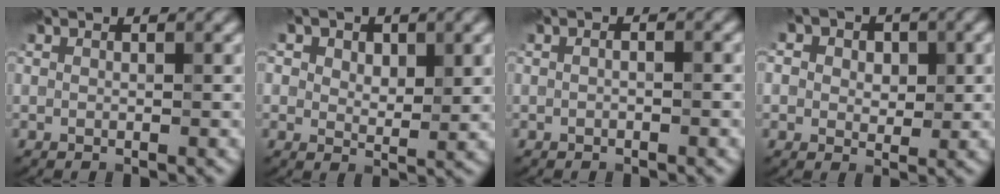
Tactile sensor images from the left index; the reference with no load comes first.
{"total": 5.1, "force": [2.2, 3.1, 3.4], "torque": [-0.047, -0.004, 0.026]}
{"total": 1.0, "force": [-0.1, 0.4, 0.8], "torque": [-0.006, -0.006, -0.007]}
{"total": 6.8, "force": [2.8, 4.9, 3.8], "torque": [-0.038, 0.025, 0.002]}